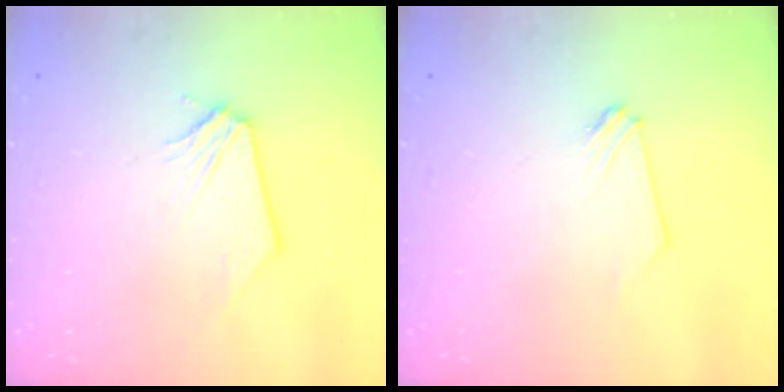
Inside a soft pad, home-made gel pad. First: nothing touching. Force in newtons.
{"total": 0.0}